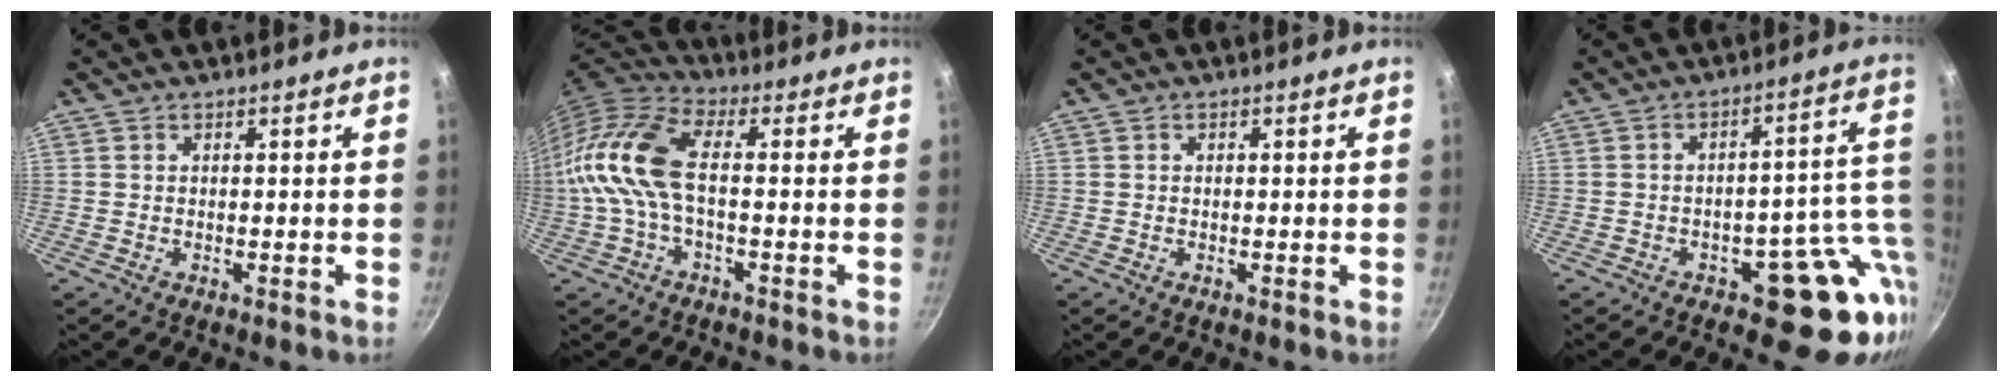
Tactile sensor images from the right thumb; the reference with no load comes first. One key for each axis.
{"total": 12.6, "fx": -0.9, "fy": 6.0, "fz": 11.1, "tx": -0.236, "ty": 0.030, "tz": -0.037}
{"total": 0.0}
{"total": 13.9, "fx": -3.5, "fy": 8.3, "fz": 10.6, "tx": -0.055, "ty": 0.028, "tz": -0.038}